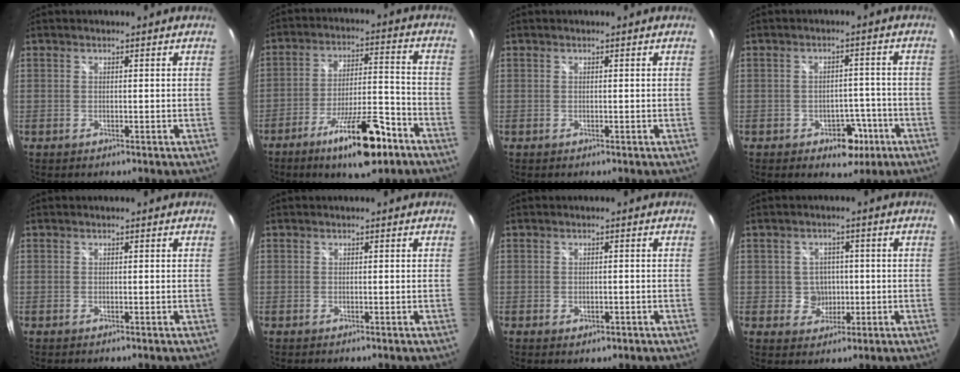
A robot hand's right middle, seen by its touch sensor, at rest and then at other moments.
{"total": 14.8, "force": [-9.5, 3.6, 10.8], "torque": [-0.190, -0.011, -0.148]}
{"total": 0.0}
{"total": 5.7, "force": [-2.9, 4.1, 2.7], "torque": [-0.048, 0.012, -0.026]}
{"total": 0.0}
{"total": 0.0}
{"total": 2.1, "force": [-0.9, 1.5, 1.3], "torque": [-0.022, -0.005, -0.011]}
{"total": 4.5, "force": [-0.4, 4.4, 0.9], "torque": [-0.021, 0.010, 0.003]}